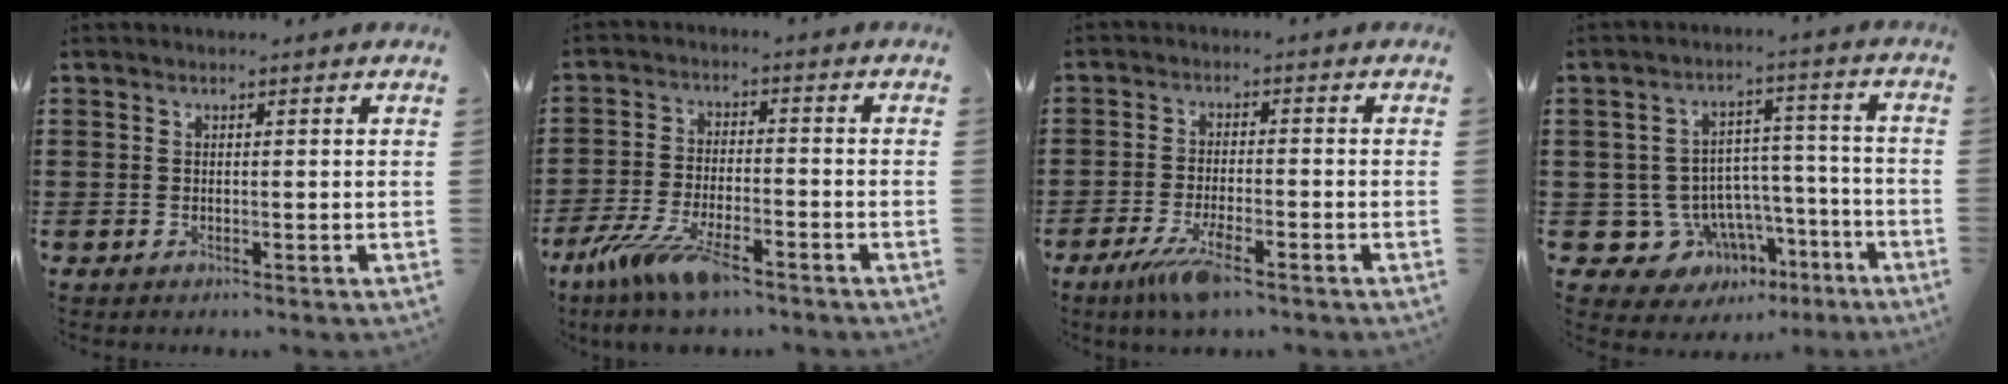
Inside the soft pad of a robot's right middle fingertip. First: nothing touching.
{"total": 9.2, "force": [-6.7, 1.5, 6.1], "torque": [-0.137, -0.010, -0.129]}
{"total": 5.9, "force": [-3.7, 0.8, 4.5], "torque": [-0.097, -0.017, -0.068]}
{"total": 7.9, "force": [-4.0, 6.7, 1.2], "torque": [-0.045, 0.020, -0.063]}